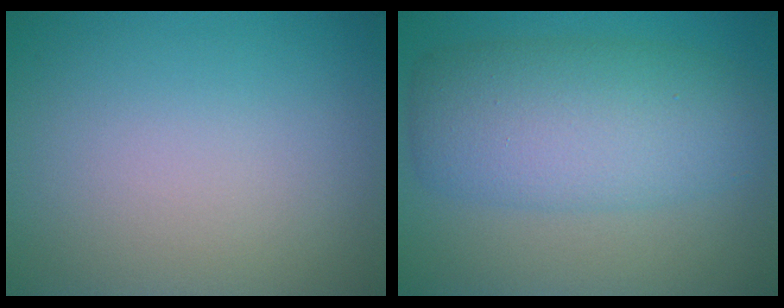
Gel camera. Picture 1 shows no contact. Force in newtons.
{"total": 7.6, "press": 7.6, "slide": 0.2}